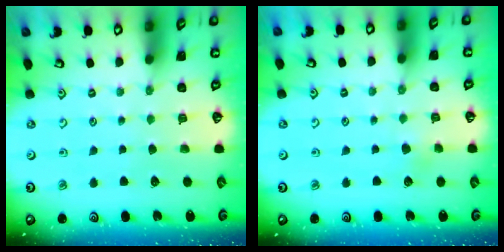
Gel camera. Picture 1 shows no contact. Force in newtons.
{"total": 2.3, "press": 2.3, "slide": 0.2}